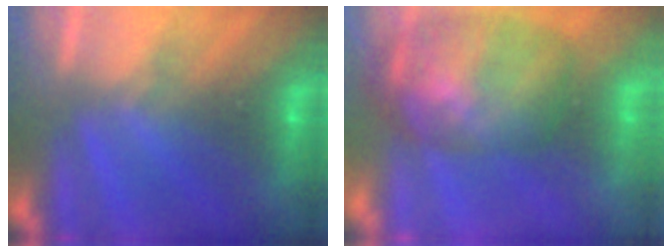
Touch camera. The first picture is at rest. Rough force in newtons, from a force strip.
{"total": 7.3}